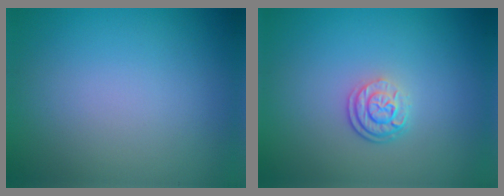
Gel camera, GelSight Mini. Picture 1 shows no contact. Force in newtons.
{"total": 2.6, "press": 1.9, "slide": 1.8}